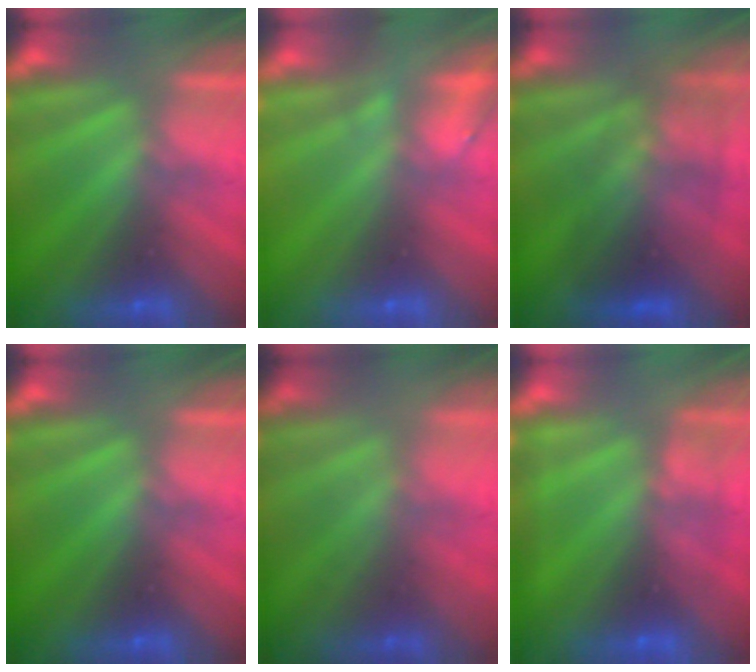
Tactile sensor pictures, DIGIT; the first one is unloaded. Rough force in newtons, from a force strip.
{"total": 2.3}
{"total": 2.9}
{"total": 0.0}
{"total": 1.5}
{"total": 2.2}